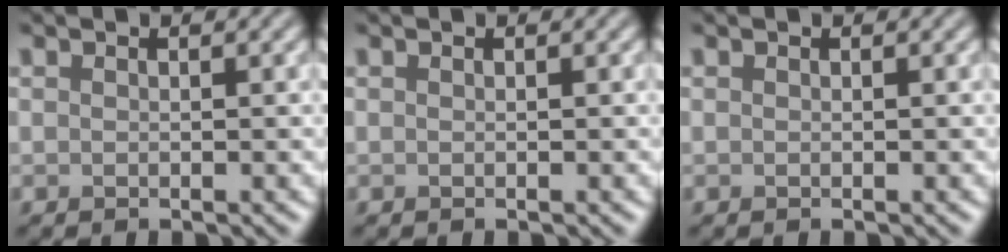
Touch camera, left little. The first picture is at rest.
{"total": 0.0}
{"total": 0.0}